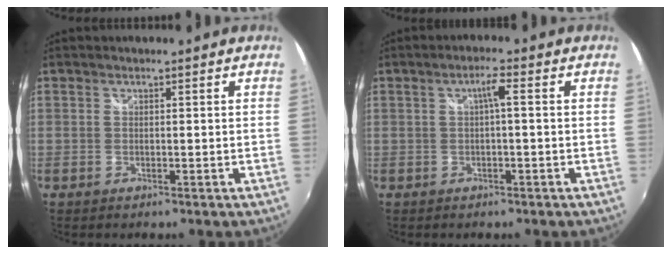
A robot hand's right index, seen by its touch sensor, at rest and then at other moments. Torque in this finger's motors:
{"motor_torque": [0.52, 0.04, 0.18, 0.02]}